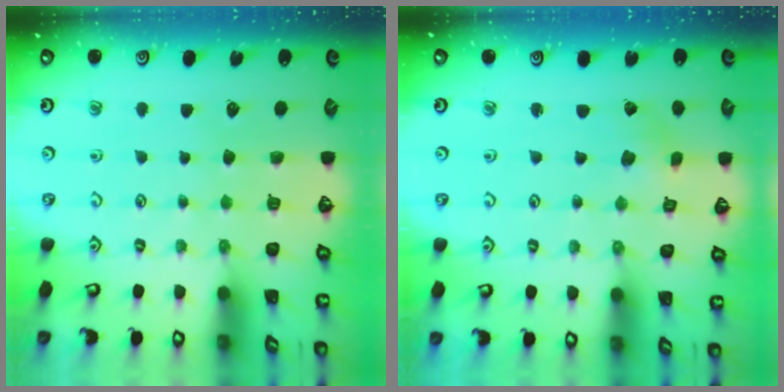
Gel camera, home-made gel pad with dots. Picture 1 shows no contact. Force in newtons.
{"total": 1.2, "press": 1.1, "slide": 0.2}